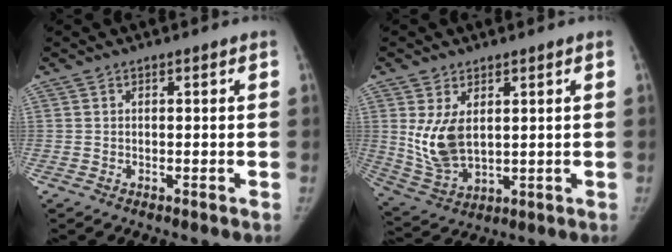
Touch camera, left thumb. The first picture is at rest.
{"total": 9.4, "force": [2.1, 5.5, 7.4], "torque": [-0.138, -0.017, 0.059]}